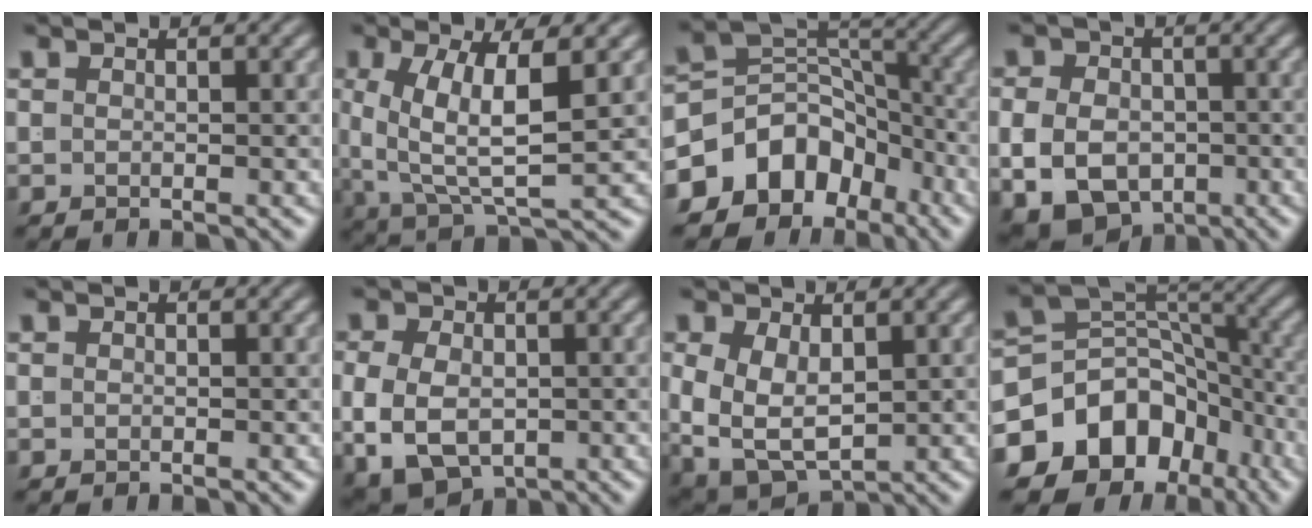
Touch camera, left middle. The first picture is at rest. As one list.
[{"total": 6.8, "force": [0.6, 3.2, 6.0], "torque": [-0.107, -0.019, 0.026]}, {"total": 13.2, "force": [-3.7, 10.6, 6.9], "torque": [-0.131, -0.037, -0.059]}, {"total": 9.9, "force": [-3.5, 8.0, 4.6], "torque": [-0.096, -0.045, -0.046]}, {"total": 0.0}, {"total": 8.1, "force": [-2.0, 6.5, 4.4], "torque": [-0.107, -0.039, -0.015]}, {"total": 8.4, "force": [-1.3, 6.8, 4.8], "torque": [-0.126, -0.047, -0.003]}, {"total": 15.4, "force": [-5.5, 11.9, 8.0], "torque": [-0.136, -0.046, -0.079]}]